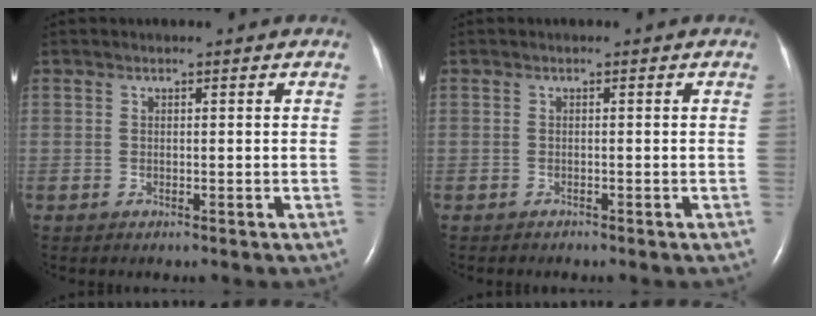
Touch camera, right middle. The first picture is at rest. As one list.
[{"total": 0.6, "force": [-0.6, 0.1, 0.1], "torque": [-0.010, -0.004, -0.010]}]